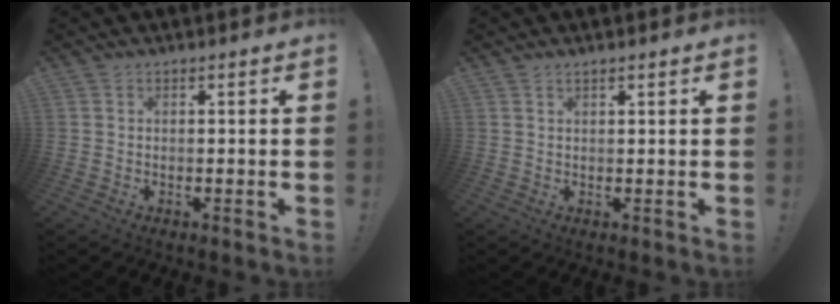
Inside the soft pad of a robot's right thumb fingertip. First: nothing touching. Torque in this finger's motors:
{"motor_torque": [0.58, 0.09, -1.39, 0.36, 0.04]}